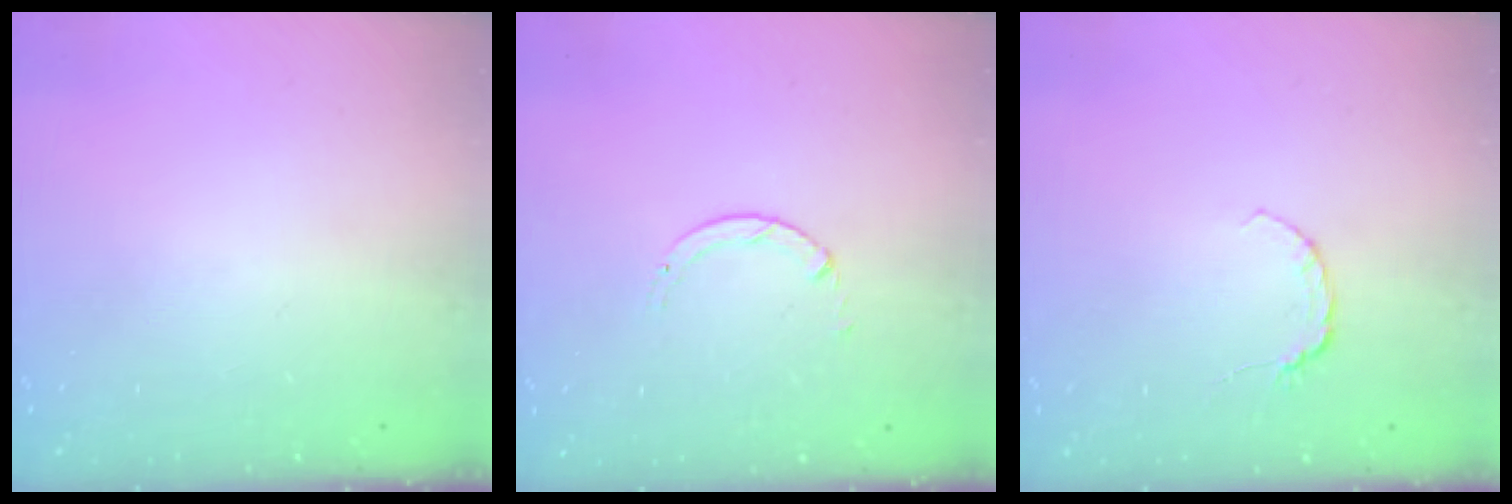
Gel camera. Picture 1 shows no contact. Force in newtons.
{"total": 0.7, "press": 0.7, "slide": 0.1}
{"total": 4.0, "press": 4.0, "slide": 0.5}